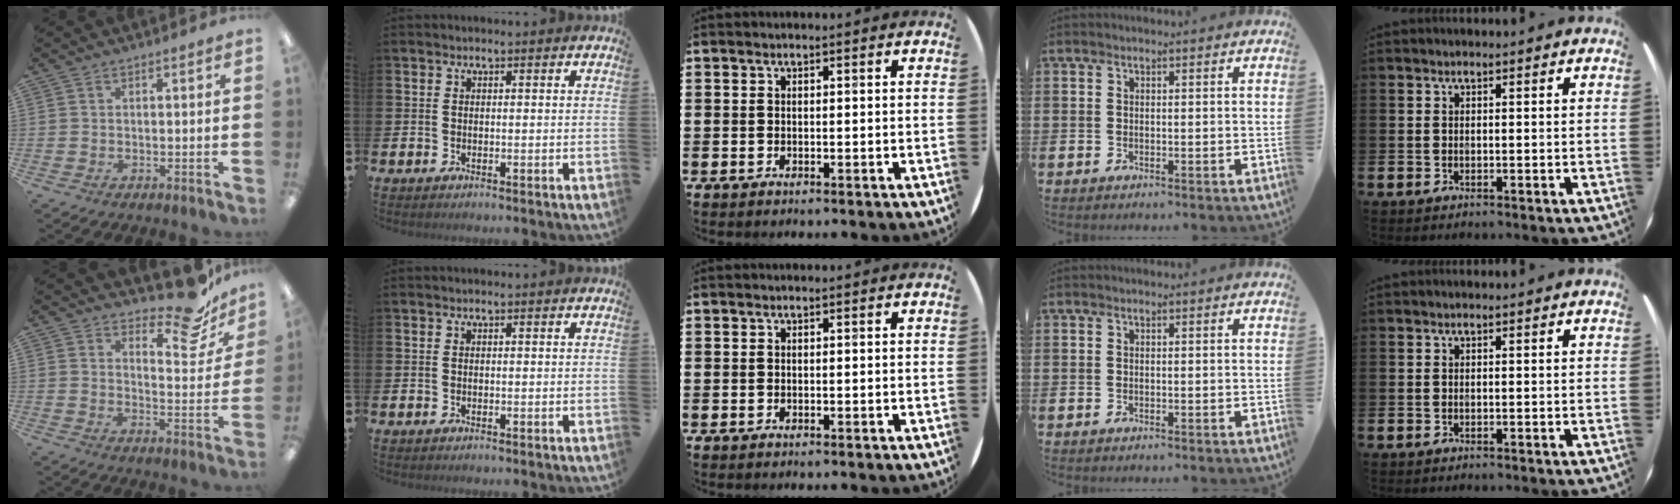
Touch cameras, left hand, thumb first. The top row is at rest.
{"thumb": {"total": 13.2, "force": [10.6, 4.3, 6.6], "torque": [-0.076, -0.083, 0.178]}}